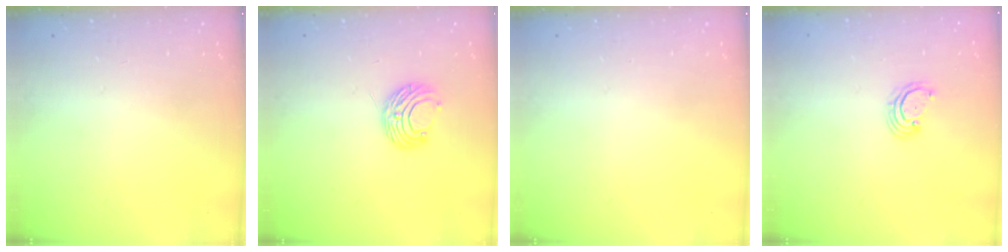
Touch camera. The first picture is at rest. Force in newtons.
{"total": 8.0, "press": 7.9, "slide": 0.6}
{"total": 0.0}
{"total": 2.7, "press": 2.6, "slide": 0.6}